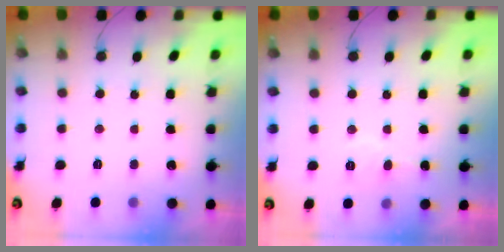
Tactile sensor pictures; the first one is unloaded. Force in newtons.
{"total": 5.2, "press": 5.2, "slide": 0.3}